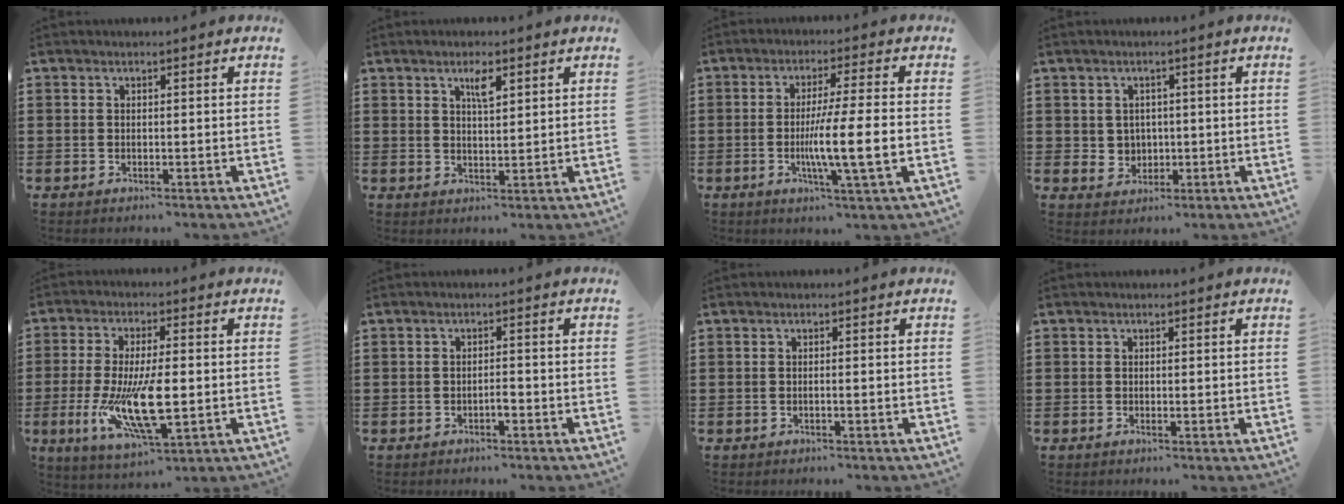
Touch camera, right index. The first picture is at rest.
{"total": 3.2, "force": [1.8, 0.8, 2.5], "torque": [-0.040, -0.003, 0.026]}
{"total": 9.6, "force": [-1.8, 0.1, 9.5], "torque": [-0.165, -0.014, -0.034]}
{"total": 2.5, "force": [0.5, 2.4, 0.6], "torque": [-0.022, 0.010, 0.007]}
{"total": 13.0, "force": [-2.1, 4.5, 12.0], "torque": [-0.251, -0.021, -0.034]}
{"total": 1.7, "force": [-0.8, 0.3, 1.5], "torque": [-0.029, 0.000, -0.015]}
{"total": 0.7, "force": [-0.4, -0.1, 0.6], "torque": [-0.010, -0.002, -0.008]}
{"total": 0.6, "force": [-0.1, 0.0, 0.6], "torque": [-0.009, -0.003, -0.002]}